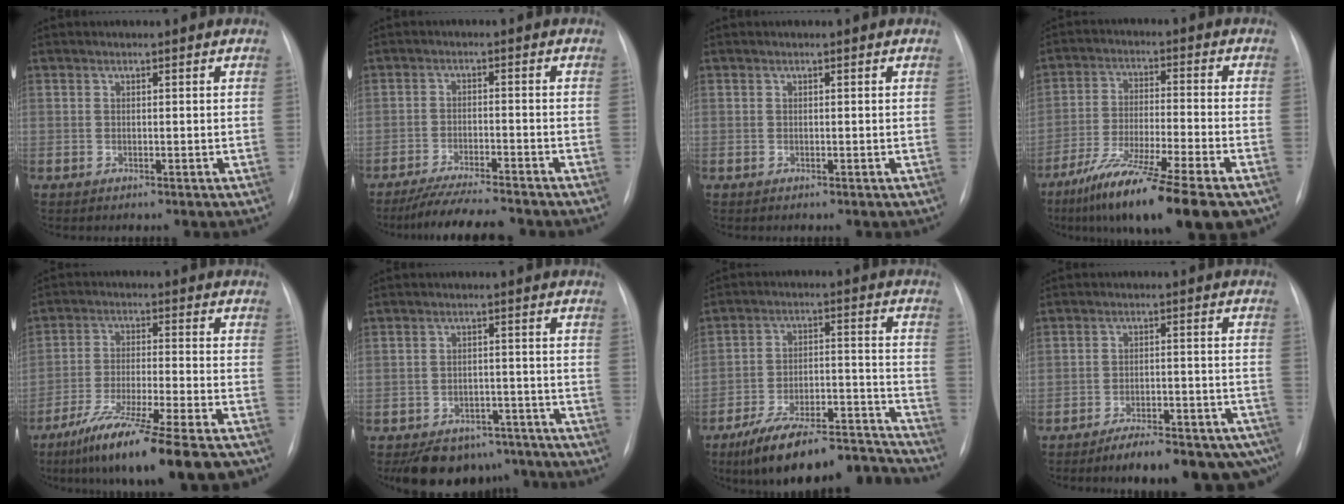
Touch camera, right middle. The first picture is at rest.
{"total": 9.6, "force": [-8.6, 0.3, 4.3], "torque": [-0.065, -0.020, -0.136]}
{"total": 0.0}
{"total": 17.2, "force": [-11.9, 1.2, 12.4], "torque": [-0.191, -0.043, -0.198]}
{"total": 17.7, "force": [-13.4, 0.7, 11.5], "torque": [-0.170, -0.040, -0.218]}
{"total": 10.9, "force": [-8.8, 5.8, 2.7], "torque": [-0.027, 0.011, -0.115]}
{"total": 19.2, "force": [-17.4, 3.4, 7.4], "torque": [-0.088, 0.040, -0.268]}
{"total": 16.3, "force": [-13.6, 4.0, 7.8], "torque": [-0.043, 0.032, -0.179]}